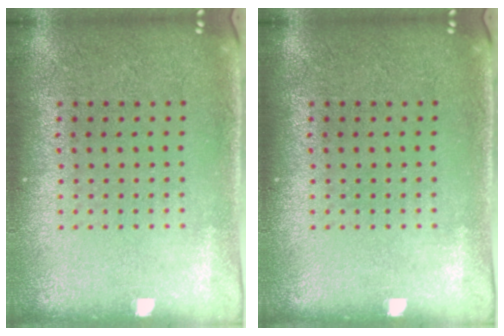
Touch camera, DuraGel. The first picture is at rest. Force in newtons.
{"total": 0.0}